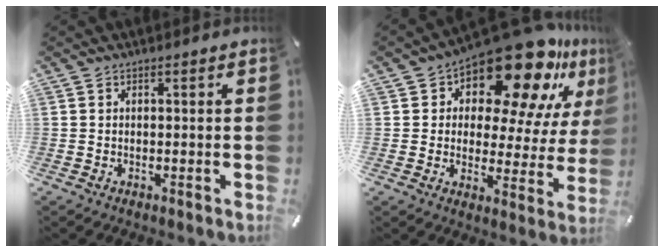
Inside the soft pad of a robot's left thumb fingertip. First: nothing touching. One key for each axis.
{"total": 18.9, "fx": 13.4, "fy": 8.2, "fz": 10.5, "tx": -0.156, "ty": -0.107, "tz": 0.223}